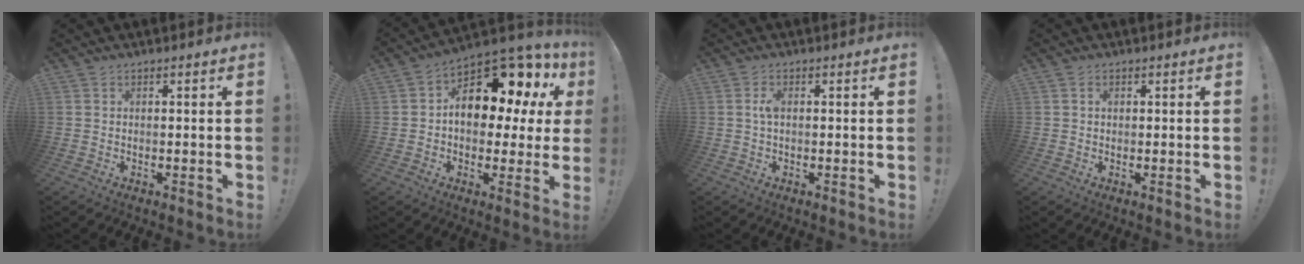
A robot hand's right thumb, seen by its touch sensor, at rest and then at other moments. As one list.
[{"total": 15.1, "force": [4.5, 9.2, 11.1], "torque": [-0.146, -0.037, 0.077]}, {"total": 2.2, "force": [0.2, 1.0, 2.0], "torque": [-0.036, 0.003, 0.000]}, {"total": 1.0, "force": [0.4, 0.7, 0.5], "torque": [-0.007, 0.001, 0.006]}]